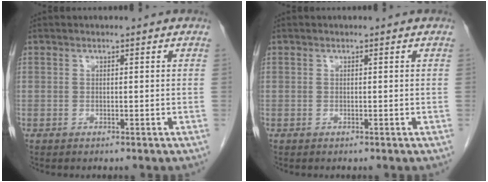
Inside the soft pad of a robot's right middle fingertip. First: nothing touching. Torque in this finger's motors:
{"motor_torque": [0.58, -0.44, 0.03, 0.00]}